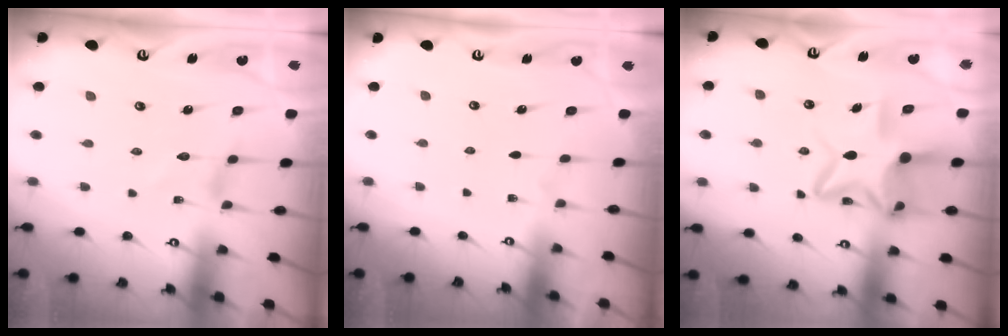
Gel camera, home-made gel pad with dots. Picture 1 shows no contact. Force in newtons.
{"total": 0.0}
{"total": 13.7, "press": 13.6, "slide": 1.6}